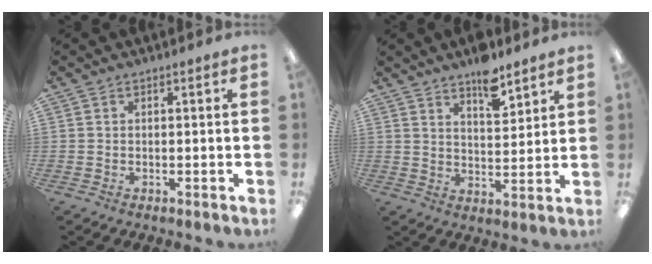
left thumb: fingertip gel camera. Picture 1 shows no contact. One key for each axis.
{"total": 7.7, "fx": 6.2, "fy": 2.8, "fz": 3.7, "tx": -0.041, "ty": -0.043, "tz": 0.103}